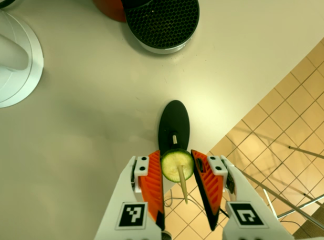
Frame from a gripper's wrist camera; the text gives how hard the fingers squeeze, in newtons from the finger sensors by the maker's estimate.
{"total": 9.4, "left": 8.8, "right": 10.0}